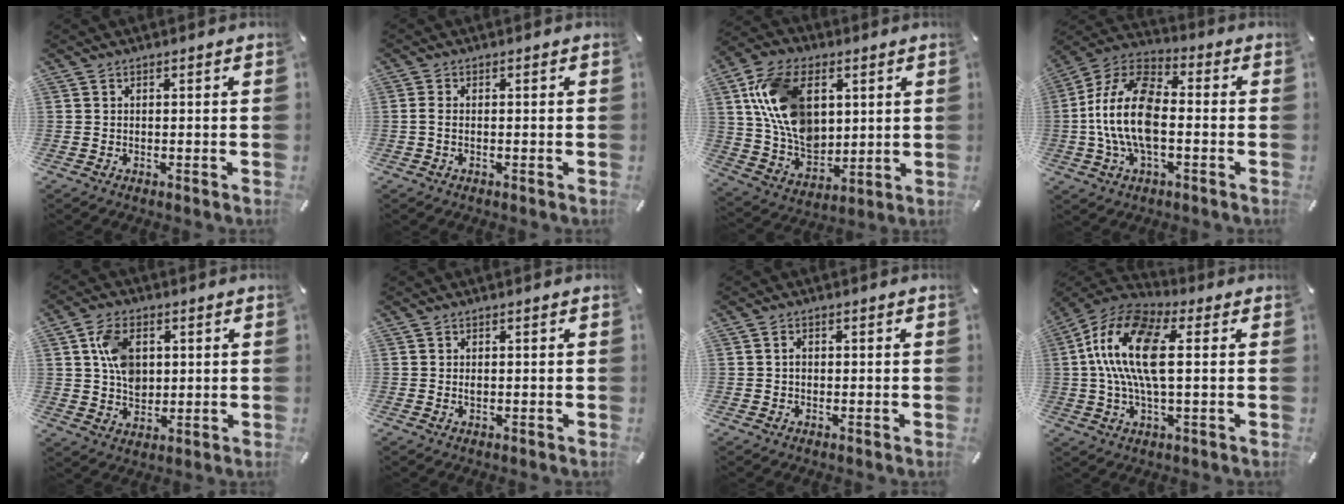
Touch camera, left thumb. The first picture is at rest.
{"total": 1.5, "force": [-0.2, 0.7, 1.3], "torque": [-0.025, 0.001, -0.003]}
{"total": 16.8, "force": [4.8, 12.0, 10.8], "torque": [-0.232, 0.001, 0.090]}
{"total": 16.1, "force": [-2.2, 8.8, 13.4], "torque": [-0.294, 0.002, -0.045]}
{"total": 9.2, "force": [2.1, 6.8, 5.7], "torque": [-0.101, 0.008, 0.040]}
{"total": 0.6, "force": [0.2, 0.4, 0.5], "torque": [-0.010, 0.001, 0.002]}
{"total": 1.3, "force": [0.1, 1.0, 0.8], "torque": [-0.016, 0.007, -0.001]}
{"total": 16.8, "force": [2.4, 7.8, 14.6], "torque": [-0.312, -0.001, 0.041]}